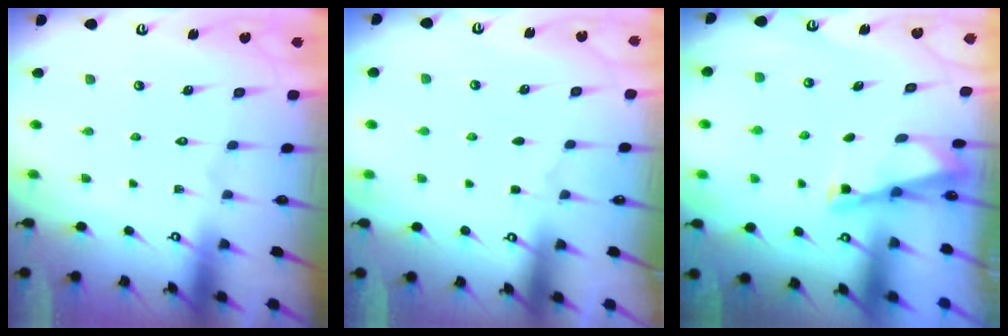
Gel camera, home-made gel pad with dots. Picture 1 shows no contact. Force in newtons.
{"total": 1.2, "press": 1.2, "slide": 0.3}
{"total": 2.7, "press": 2.7, "slide": 0.2}